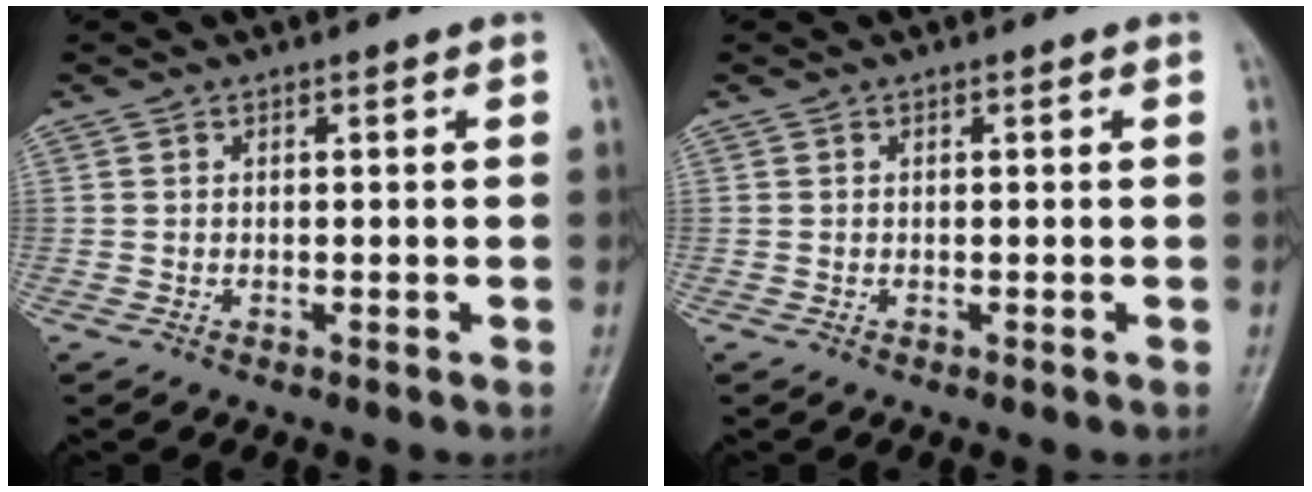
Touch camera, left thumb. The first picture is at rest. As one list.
[{"total": 0.0}]